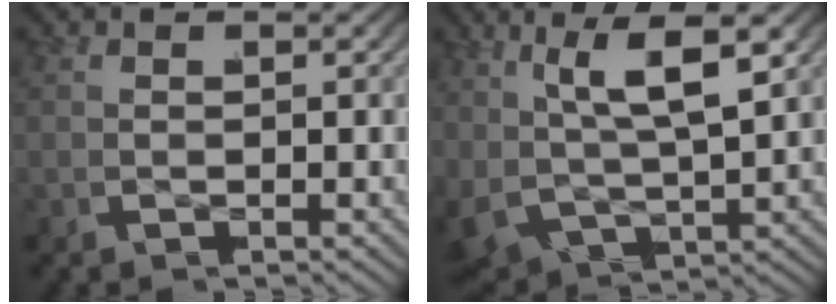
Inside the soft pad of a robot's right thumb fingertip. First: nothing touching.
{"total": 8.3, "force": [0.8, 5.1, 6.5], "torque": [-0.140, -0.016, 0.029]}